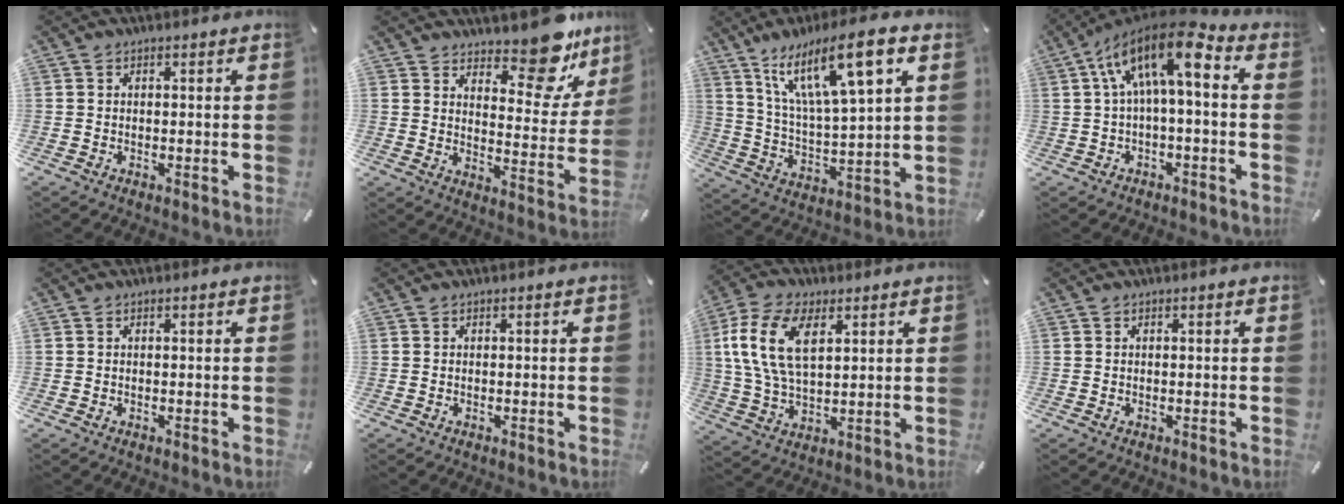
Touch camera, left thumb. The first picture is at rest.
{"total": 14.6, "force": [11.4, 6.3, 6.6], "torque": [-0.062, -0.107, 0.192]}
{"total": 17.2, "force": [10.3, 4.8, 13.0], "torque": [-0.244, -0.032, 0.167]}
{"total": 15.1, "force": [3.4, 6.0, 13.4], "torque": [-0.240, -0.015, 0.051]}
{"total": 0.0}
{"total": 0.0}
{"total": 13.5, "force": [4.5, 7.7, 10.1], "torque": [-0.248, -0.001, 0.077]}
{"total": 0.0}